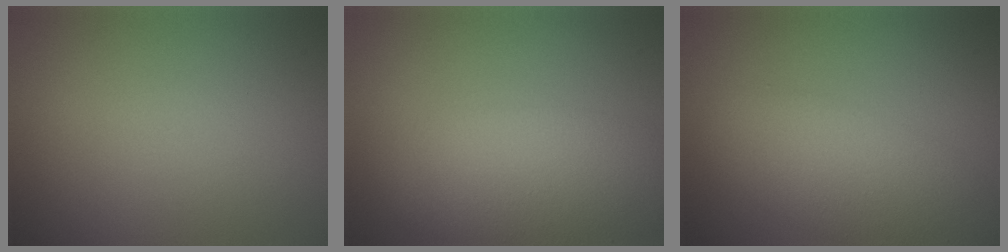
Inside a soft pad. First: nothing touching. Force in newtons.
{"total": 6.8, "press": 6.8, "slide": 0.5}
{"total": 6.1, "press": 6.1, "slide": 0.4}